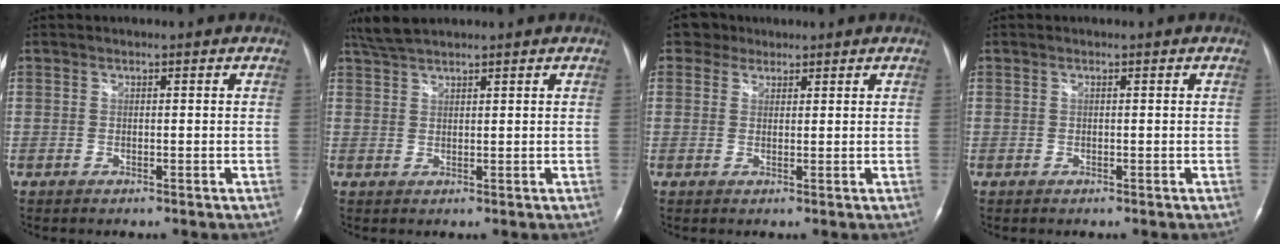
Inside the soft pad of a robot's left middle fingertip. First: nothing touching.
{"total": 3.7, "force": [3.3, 0.5, 1.5], "torque": [-0.040, 0.014, 0.068]}
{"total": 2.5, "force": [1.6, 1.9, -0.2], "torque": [0.006, 0.007, 0.020]}
{"total": 0.0}